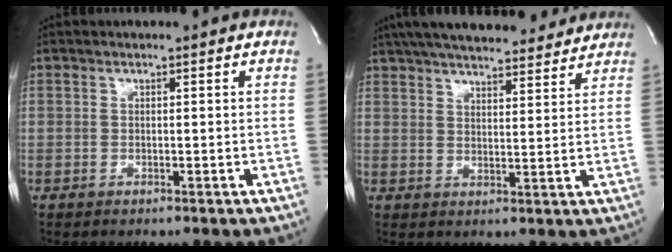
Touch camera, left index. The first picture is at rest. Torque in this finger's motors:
{"motor_torque": [1.11, -1.03, 0.70, 0.15]}